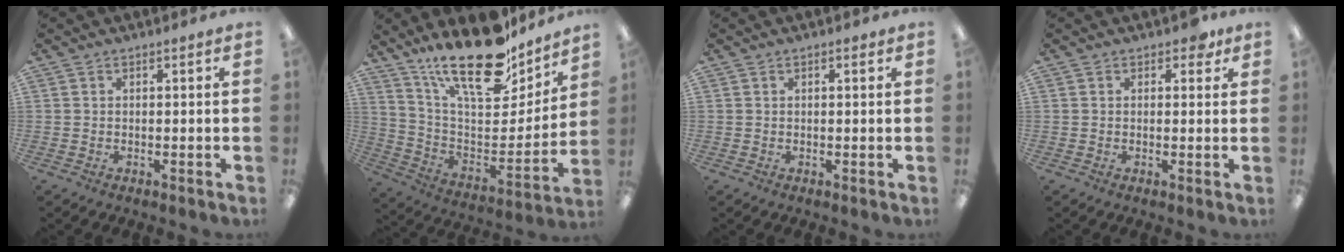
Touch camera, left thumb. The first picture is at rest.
{"total": 24.3, "force": [18.5, 8.7, 13.3], "torque": [-0.212, -0.115, 0.317]}
{"total": 1.0, "force": [0.4, 0.2, 0.9], "torque": [-0.010, -0.001, 0.005]}
{"total": 2.6, "force": [1.5, 1.5, 1.5], "torque": [-0.010, -0.004, 0.020]}